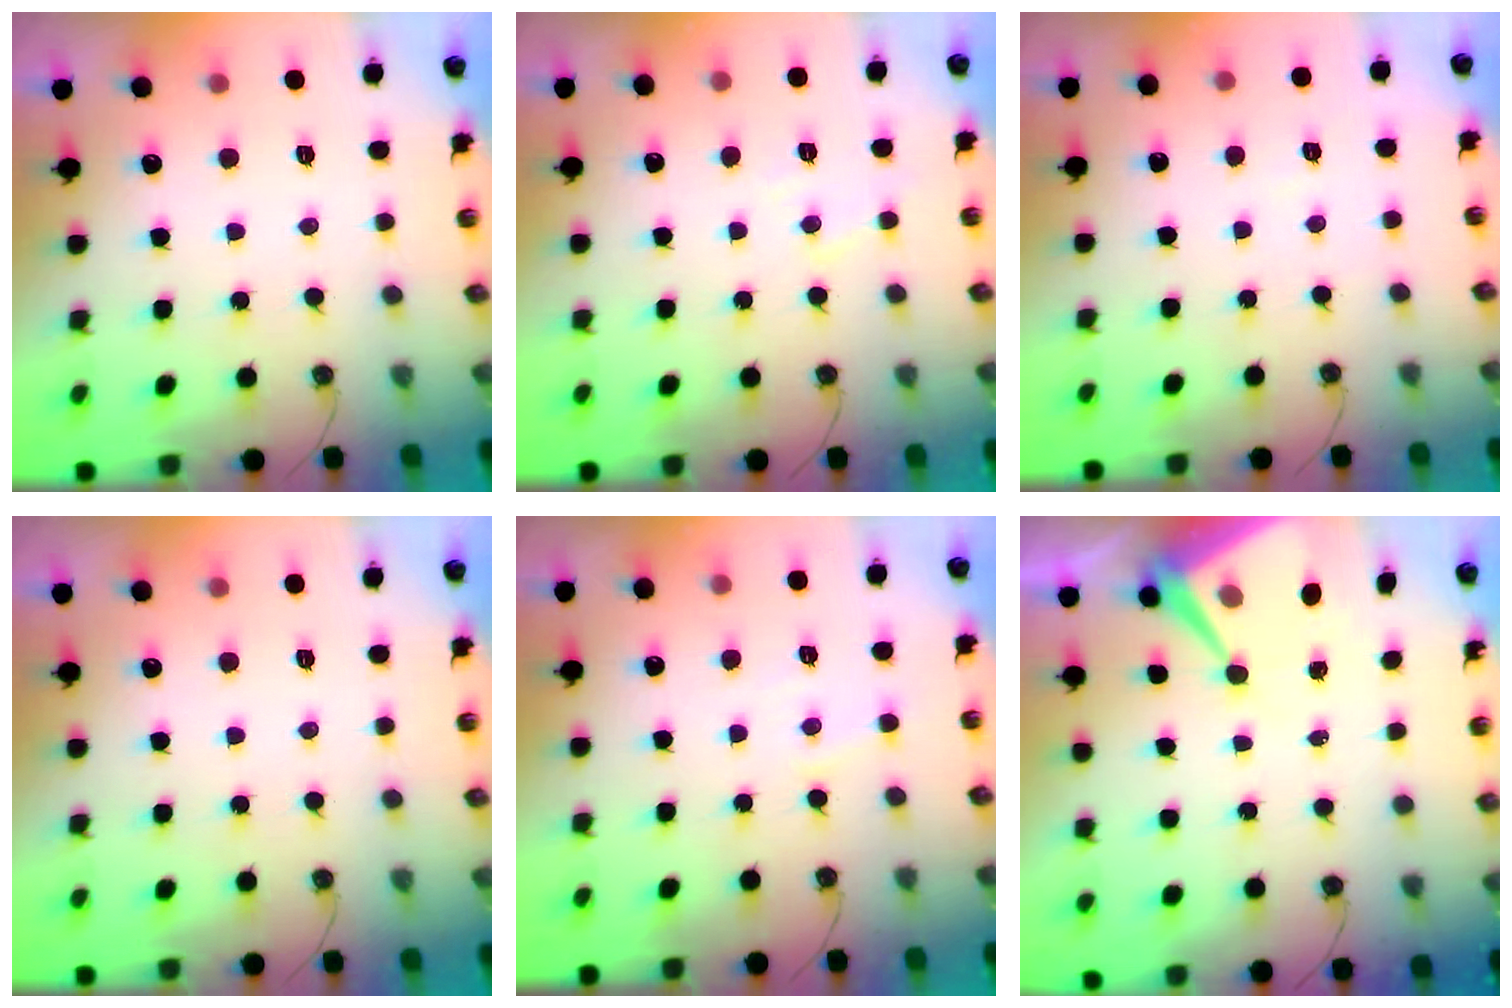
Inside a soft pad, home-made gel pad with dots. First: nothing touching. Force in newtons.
{"total": 5.5, "press": 5.4, "slide": 0.8}
{"total": 3.2, "press": 3.2, "slide": 0.5}
{"total": 0.0}
{"total": 4.2, "press": 4.2, "slide": 0.5}
{"total": 9.4, "press": 9.4, "slide": 0.4}